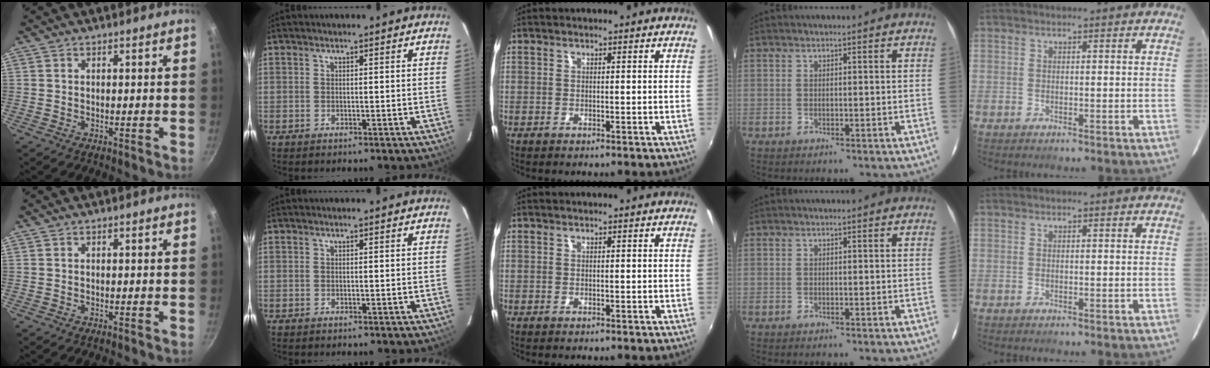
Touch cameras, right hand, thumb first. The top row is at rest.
{}